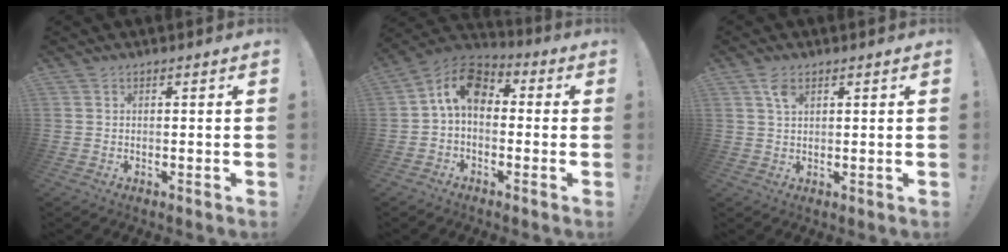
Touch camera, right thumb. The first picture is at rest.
{"total": 10.7, "force": [1.7, 7.0, 7.9], "torque": [-0.134, 0.014, 0.036]}
{"total": 3.5, "force": [1.9, 1.8, 2.4], "torque": [-0.044, -0.003, 0.033]}